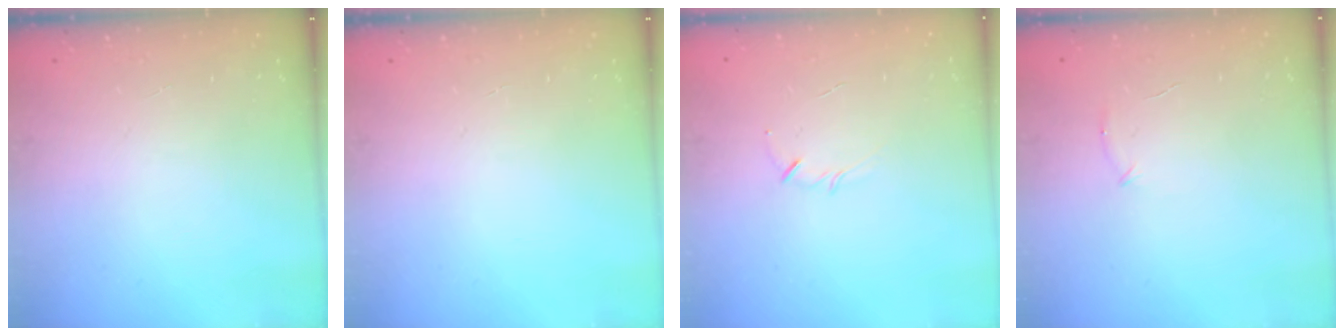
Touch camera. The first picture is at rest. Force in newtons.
{"total": 0.0}
{"total": 3.1, "press": 3.0, "slide": 0.7}
{"total": 4.7, "press": 4.5, "slide": 1.3}